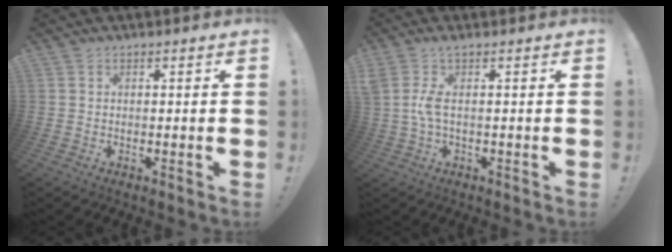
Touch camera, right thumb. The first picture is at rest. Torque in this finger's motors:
{"motor_torque": [0.12, 0.15, 0.14, 0.25, 0.04]}